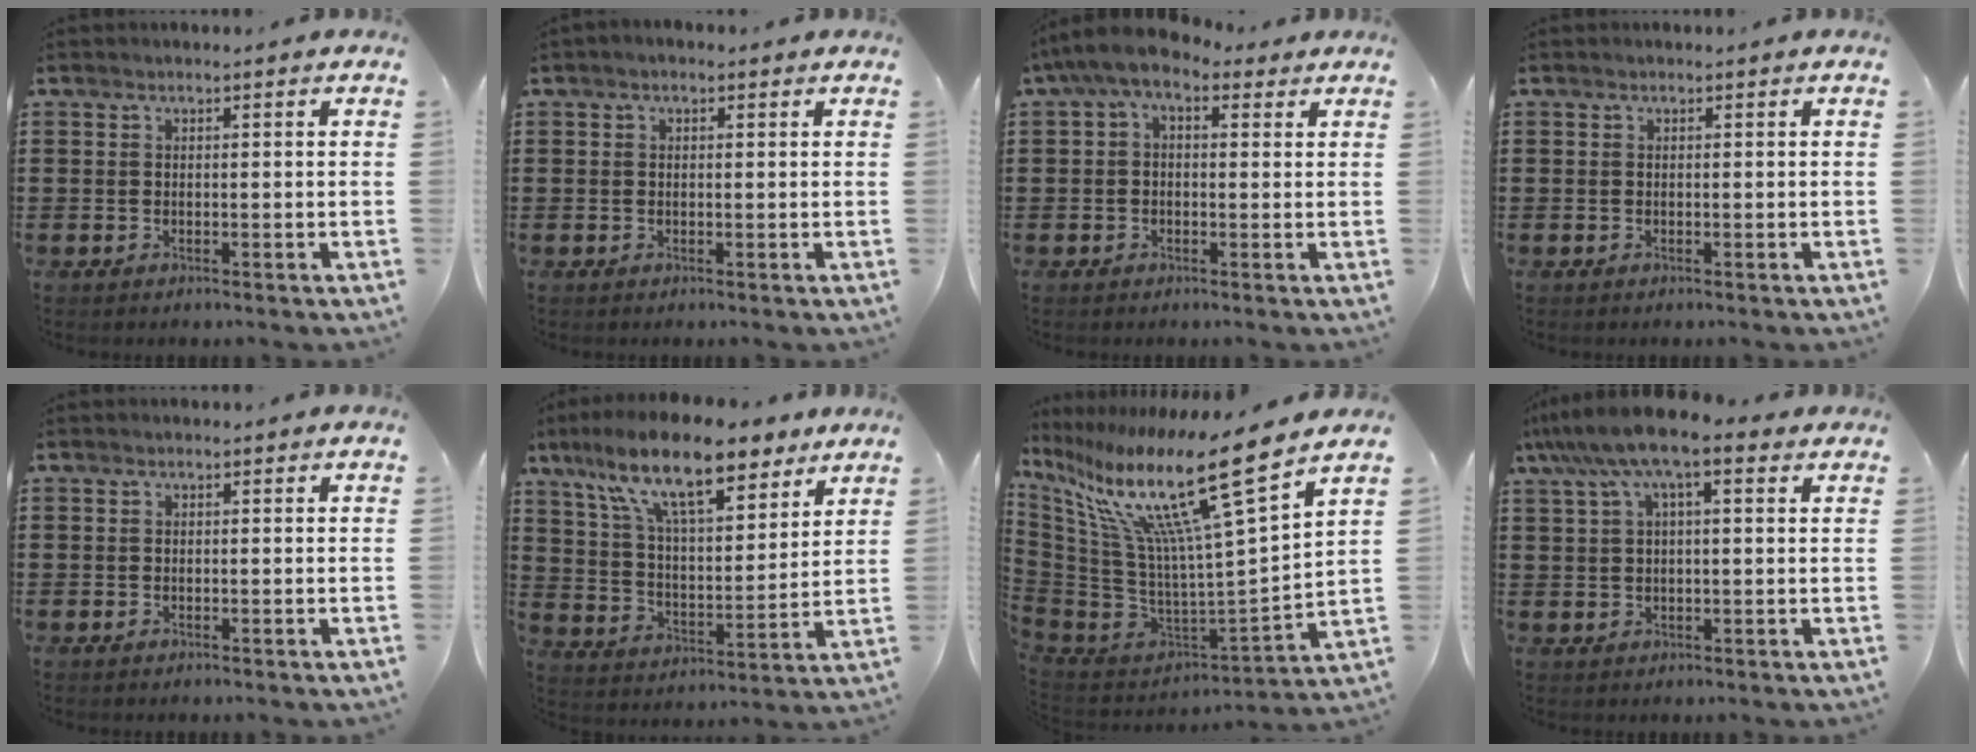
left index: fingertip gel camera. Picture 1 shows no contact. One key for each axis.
{"total": 0.8, "fx": 0.1, "fy": 0.6, "fz": 0.5, "tx": -0.010, "ty": 0.006, "tz": 0.001}
{"total": 5.1, "fx": 2.5, "fy": 2.2, "fz": 3.8, "tx": -0.087, "ty": -0.001, "tz": 0.040}
{"total": 0.0}
{"total": 0.0}
{"total": 15.0, "fx": 11.0, "fy": 3.6, "fz": 9.5, "tx": -0.206, "ty": -0.033, "tz": 0.192}
{"total": 17.8, "fx": 11.6, "fy": 1.7, "fz": 13.5, "tx": -0.279, "ty": -0.080, "tz": 0.176}
{"total": 8.6, "fx": 4.7, "fy": 1.9, "fz": 7.0, "tx": -0.143, "ty": 0.002, "tz": 0.084}